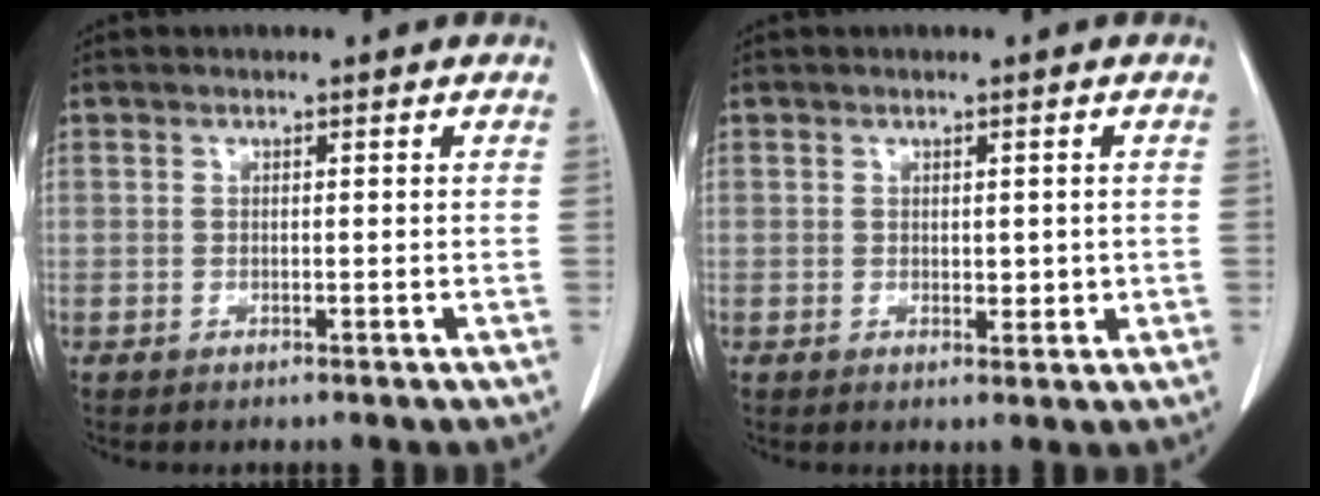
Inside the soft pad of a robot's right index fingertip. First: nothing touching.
{"total": 1.8, "force": [0.1, 0.8, 1.6], "torque": [-0.021, -0.005, 0.007]}